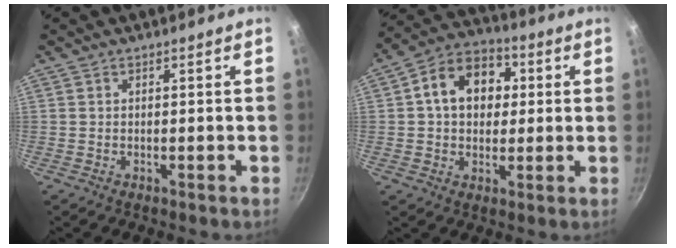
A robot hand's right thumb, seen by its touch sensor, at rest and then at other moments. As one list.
[{"total": 12.9, "force": [2.3, 9.7, 8.1], "torque": [-0.095, 0.019, 0.021]}]